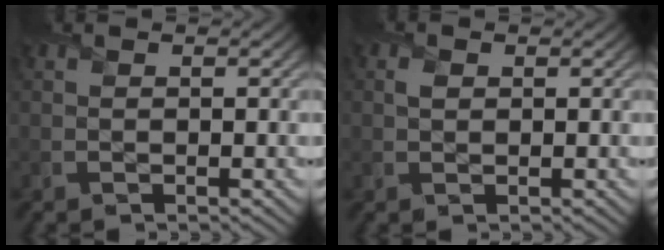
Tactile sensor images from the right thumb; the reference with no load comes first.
{"total": 0.7, "force": [0.2, 0.6, 0.2], "torque": [-0.004, -0.004, 0.005]}